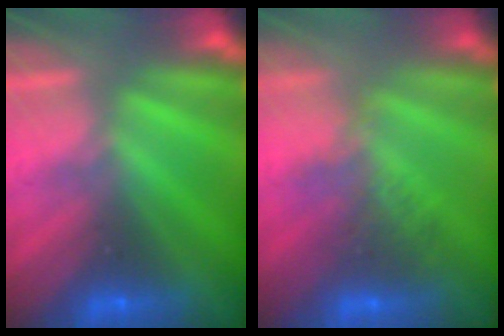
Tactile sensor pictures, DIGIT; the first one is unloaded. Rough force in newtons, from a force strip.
{"total": 2.4}